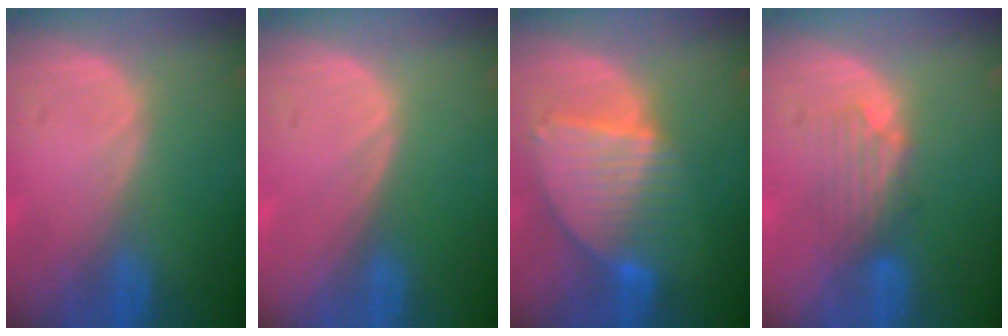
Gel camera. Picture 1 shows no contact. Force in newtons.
{"total": 0.0}
{"total": 8.6, "press": 7.5, "slide": 4.1}
{"total": 3.9, "press": 3.7, "slide": 1.0}